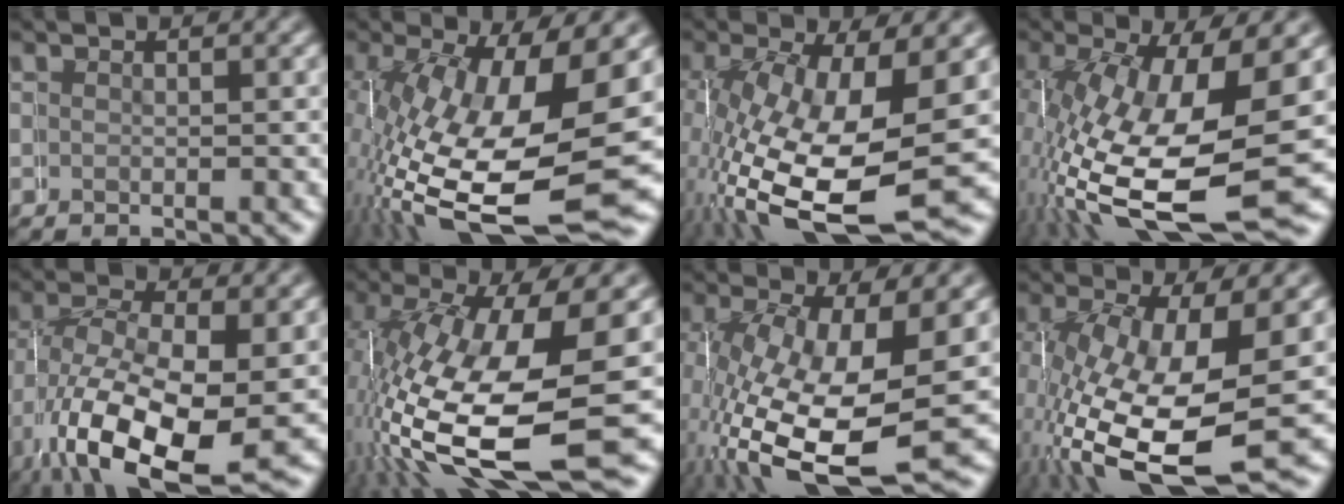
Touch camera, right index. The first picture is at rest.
{"total": 13.9, "force": [-3.6, 6.8, 11.6], "torque": [-0.224, -0.056, -0.019]}
{"total": 10.7, "force": [-1.8, 5.7, 8.9], "torque": [-0.208, -0.066, 0.014]}
{"total": 12.5, "force": [-2.8, 6.0, 10.6], "torque": [-0.222, -0.054, -0.008]}
{"total": 7.8, "force": [-1.9, 4.6, 6.0], "torque": [-0.137, -0.042, -0.003]}
{"total": 12.8, "force": [-2.8, 6.0, 10.9], "torque": [-0.219, -0.049, -0.011]}
{"total": 10.5, "force": [-2.0, 5.6, 8.6], "torque": [-0.199, -0.063, 0.009]}
{"total": 10.4, "force": [-2.0, 5.5, 8.6], "torque": [-0.202, -0.065, 0.010]}